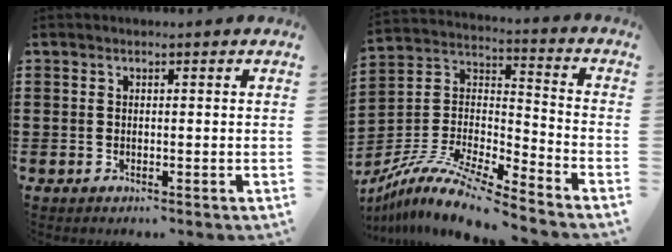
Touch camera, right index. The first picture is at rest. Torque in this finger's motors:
{"motor_torque": [1.04, 1.10, 0.07, 0.02]}